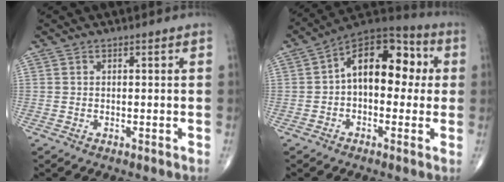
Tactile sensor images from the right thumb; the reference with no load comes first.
{"total": 15.0, "force": [1.6, 9.1, 11.9], "torque": [-0.135, 0.042, 0.008]}